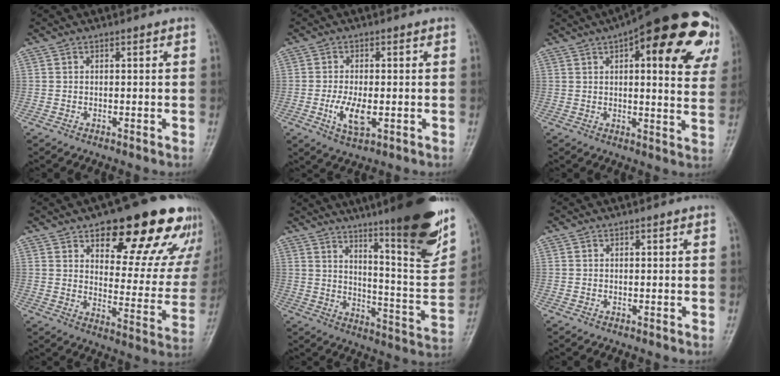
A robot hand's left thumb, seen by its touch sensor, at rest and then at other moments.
{"total": 6.1, "force": [-1.3, 2.9, 5.2], "torque": [-0.098, -0.007, -0.023]}
{"total": 25.2, "force": [11.1, 8.6, 20.9], "torque": [-0.248, 0.001, 0.141]}
{"total": 24.5, "force": [15.4, 10.1, 16.1], "torque": [-0.158, -0.060, 0.209]}
{"total": 24.6, "force": [15.5, 3.9, 18.7], "torque": [-0.243, -0.076, 0.230]}
{"total": 0.0}